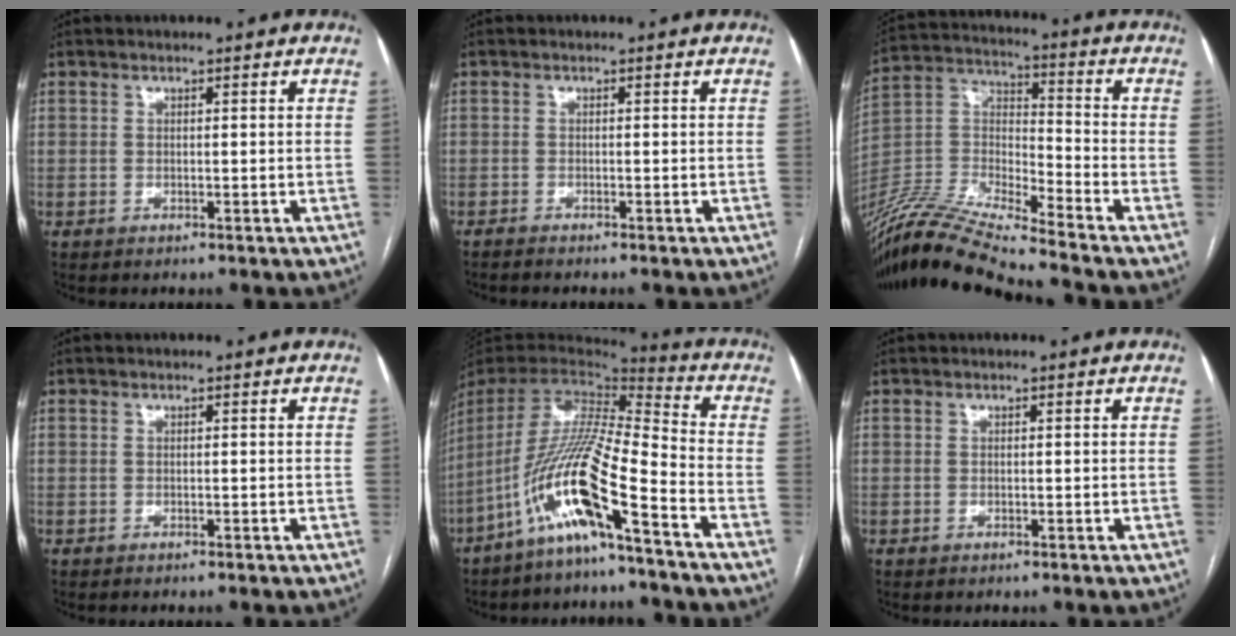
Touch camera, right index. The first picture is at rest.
{"total": 1.1, "force": [-1.1, 0.0, 0.4], "torque": [-0.009, -0.001, -0.017]}
{"total": 17.8, "force": [-16.5, -0.7, 6.7], "torque": [-0.136, 0.013, -0.312]}
{"total": 0.0}
{"total": 16.0, "force": [-9.0, 0.2, 13.2], "torque": [-0.264, -0.012, -0.177]}
{"total": 0.0}